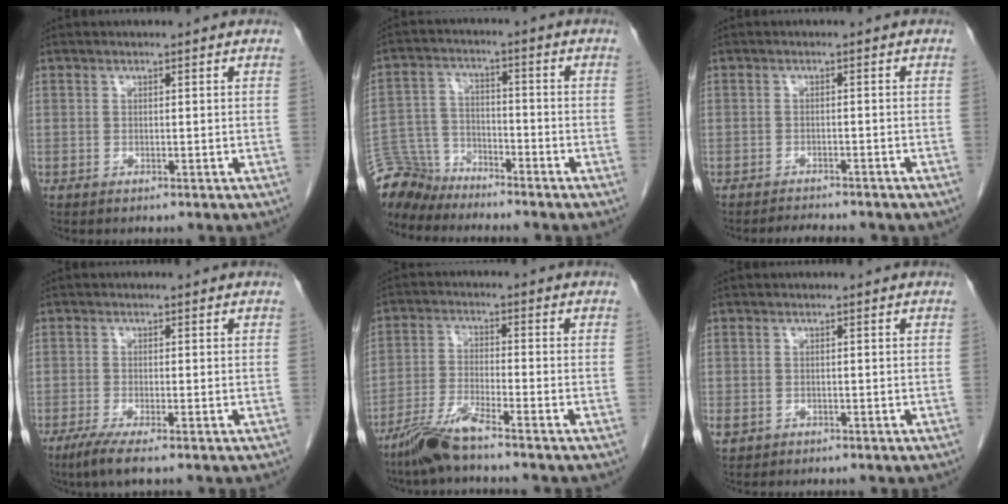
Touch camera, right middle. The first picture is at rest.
{"total": 8.2, "force": [-7.9, 2.1, -0.1], "torque": [-0.007, 0.006, -0.156]}
{"total": 3.9, "force": [-3.6, 0.6, 1.3], "torque": [-0.021, -0.004, -0.047]}
{"total": 3.5, "force": [-2.2, 0.1, 2.7], "torque": [-0.053, -0.012, -0.044]}
{"total": 6.4, "force": [-5.2, -0.2, 3.7], "torque": [-0.082, -0.021, -0.106]}
{"total": 1.5, "force": [-0.6, 1.2, 0.6], "torque": [-0.014, 0.003, -0.003]}